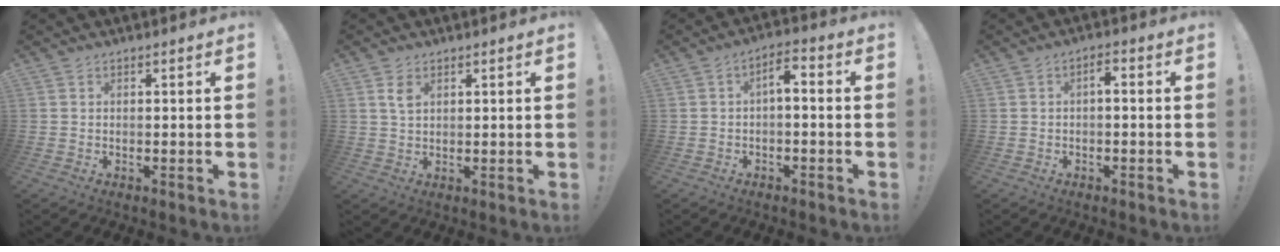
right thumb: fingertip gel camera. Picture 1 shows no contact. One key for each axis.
{"total": 3.4, "fx": 1.5, "fy": 1.9, "fz": 2.4, "tx": -0.034, "ty": -0.004, "tz": 0.025}
{"total": 4.3, "fx": -1.3, "fy": 1.8, "fz": 3.7, "tx": -0.064, "ty": 0.008, "tz": -0.025}
{"total": 2.5, "fx": -1.1, "fy": 0.7, "fz": 2.1, "tx": -0.046, "ty": 0.012, "tz": -0.021}